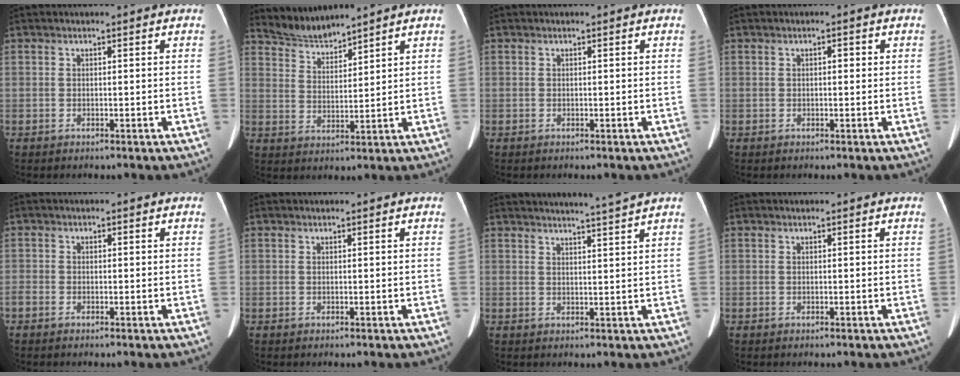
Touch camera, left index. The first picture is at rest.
{"total": 4.8, "force": [4.8, -0.3, 0.0], "torque": [-0.007, 0.004, 0.101]}
{"total": 0.0}
{"total": 1.0, "force": [0.2, 0.5, 0.9], "torque": [-0.011, 0.007, 0.002]}
{"total": 1.3, "force": [-0.8, 0.8, 0.7], "torque": [-0.018, 0.004, -0.015]}
{"total": 0.0}
{"total": 6.8, "force": [6.1, -2.1, 2.3], "torque": [-0.031, -0.010, 0.080]}
{"total": 0.0}